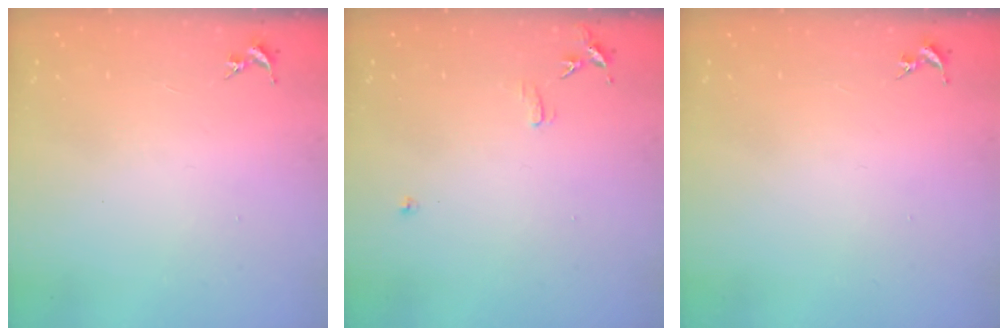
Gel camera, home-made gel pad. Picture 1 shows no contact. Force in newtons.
{"total": 7.0, "press": 7.0, "slide": 0.6}
{"total": 0.0}